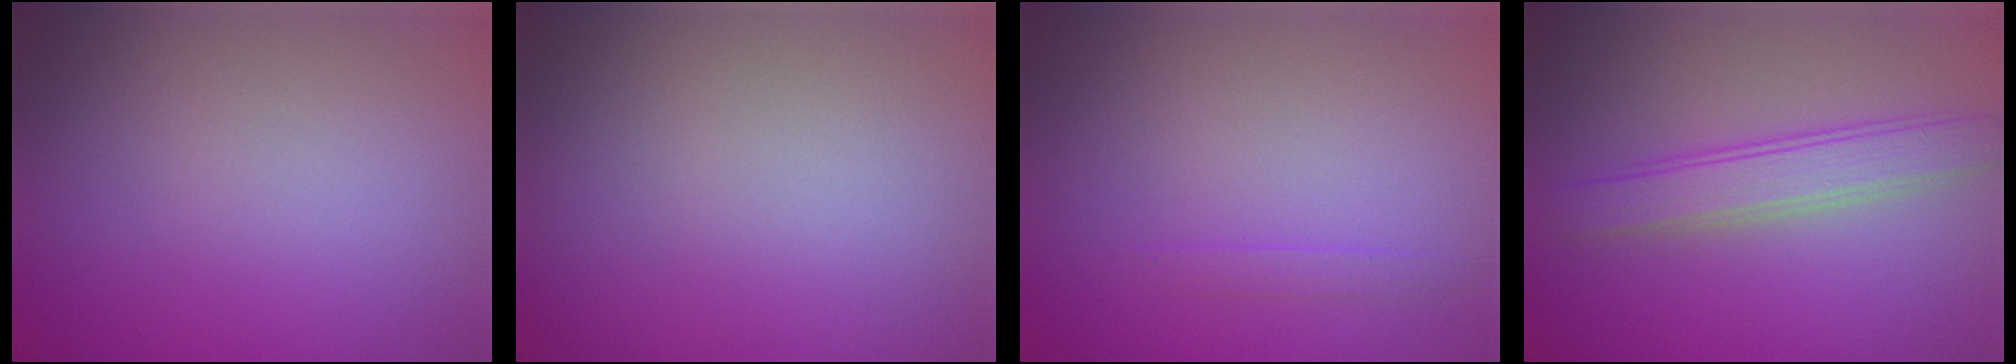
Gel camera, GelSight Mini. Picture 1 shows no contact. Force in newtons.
{"total": 0.0}
{"total": 0.9, "press": 0.9, "slide": 0.1}
{"total": 3.6, "press": 3.6, "slide": 0.1}